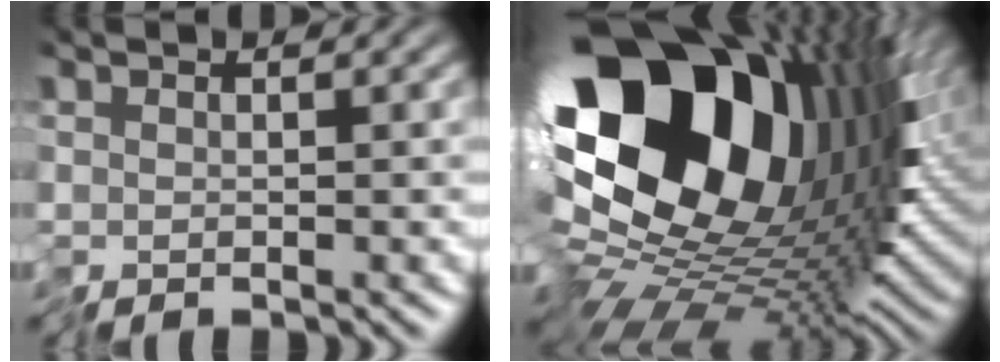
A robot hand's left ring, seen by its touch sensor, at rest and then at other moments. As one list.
[{"total": 19.7, "force": [6.0, 12.4, 14.0], "torque": [-0.267, -0.002, 0.111]}]